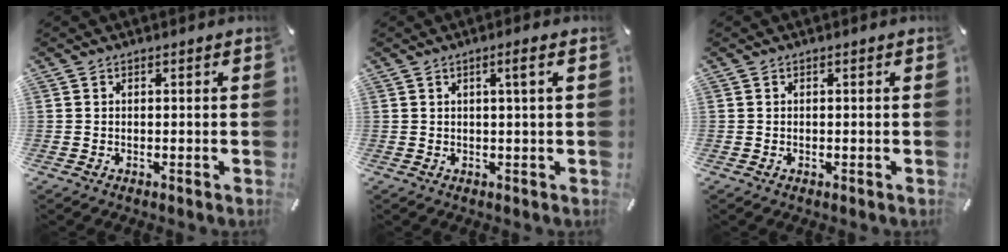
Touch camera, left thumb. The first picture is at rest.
{"total": 2.9, "force": [0.9, 0.1, 2.8], "torque": [-0.054, 0.001, 0.013]}
{"total": 0.5, "force": [-0.1, 0.5, 0.2], "torque": [-0.002, 0.003, -0.003]}